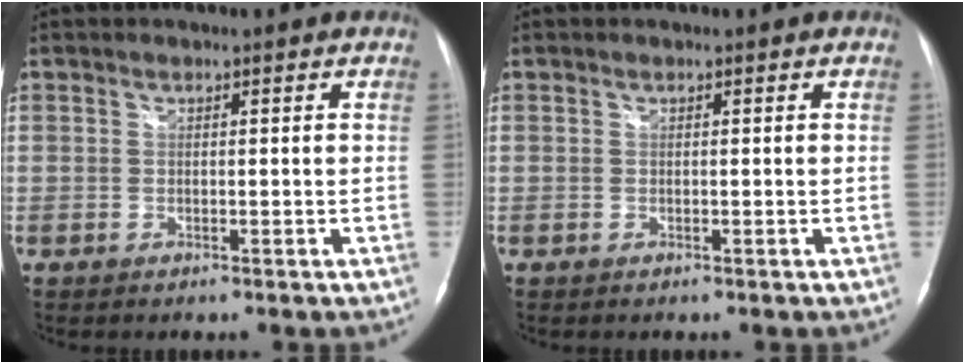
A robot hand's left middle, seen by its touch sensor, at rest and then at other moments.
{"total": 0.0}